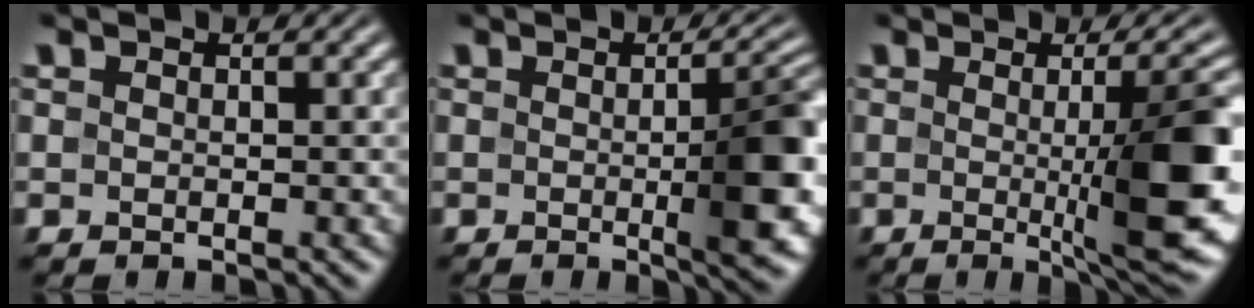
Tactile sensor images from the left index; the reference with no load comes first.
{"total": 6.7, "force": [-0.6, 1.5, 6.5], "torque": [-0.077, -0.006, -0.005]}
{"total": 10.9, "force": [-0.7, 2.3, 10.6], "torque": [-0.123, -0.013, -0.006]}